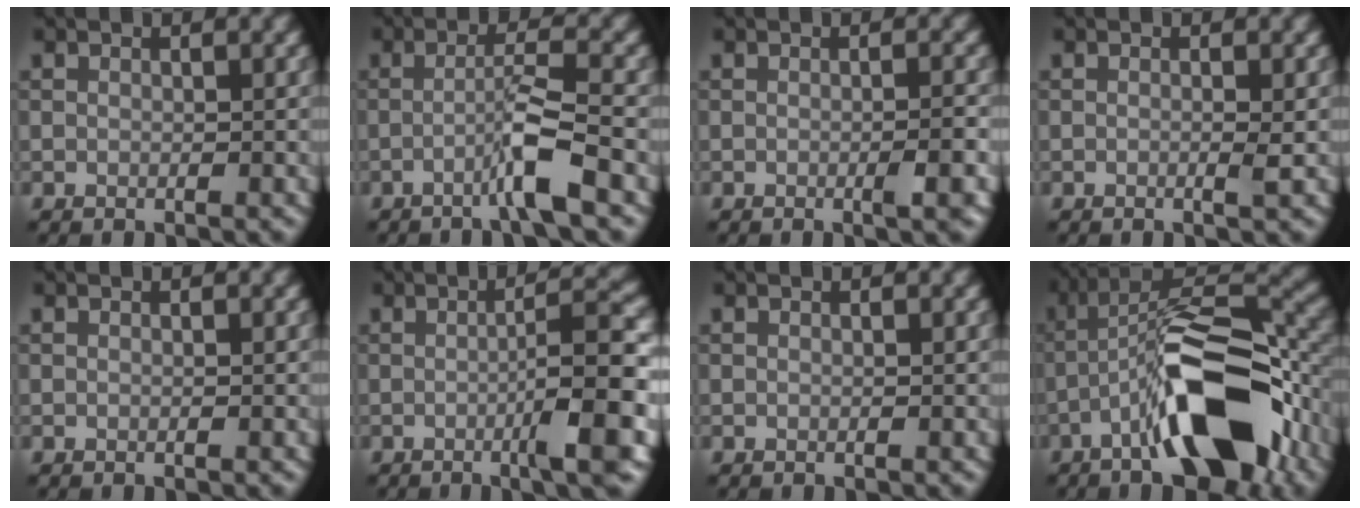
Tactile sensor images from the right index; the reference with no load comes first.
{"total": 3.9, "force": [-1.6, 0.1, 3.5], "torque": [-0.059, 0.013, -0.043]}
{"total": 2.0, "force": [-0.5, 0.2, 1.9], "torque": [-0.028, 0.002, -0.012]}
{"total": 1.0, "force": [-0.2, 0.0, 1.0], "torque": [-0.018, -0.002, -0.005]}
{"total": 0.0}
{"total": 6.6, "force": [-1.6, 0.8, 6.3], "torque": [-0.088, 0.014, -0.034]}
{"total": 0.0}
{"total": 11.9, "force": [-5.4, 4.0, 9.8], "torque": [-0.165, 0.015, -0.098]}